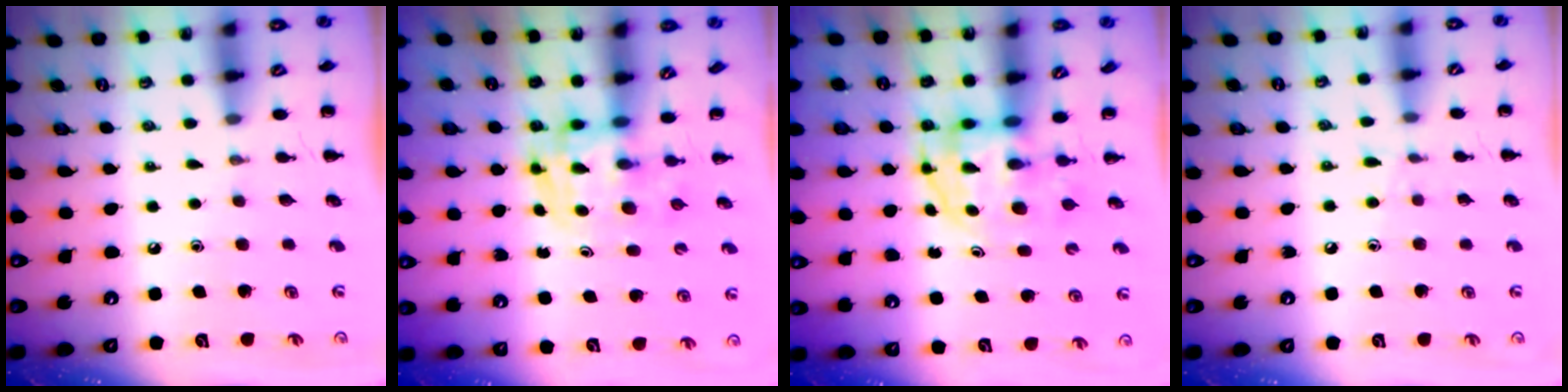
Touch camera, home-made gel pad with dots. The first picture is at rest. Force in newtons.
{"total": 3.5, "press": 3.5, "slide": 0.6}
{"total": 3.7, "press": 3.6, "slide": 0.5}
{"total": 5.5, "press": 5.1, "slide": 2.2}